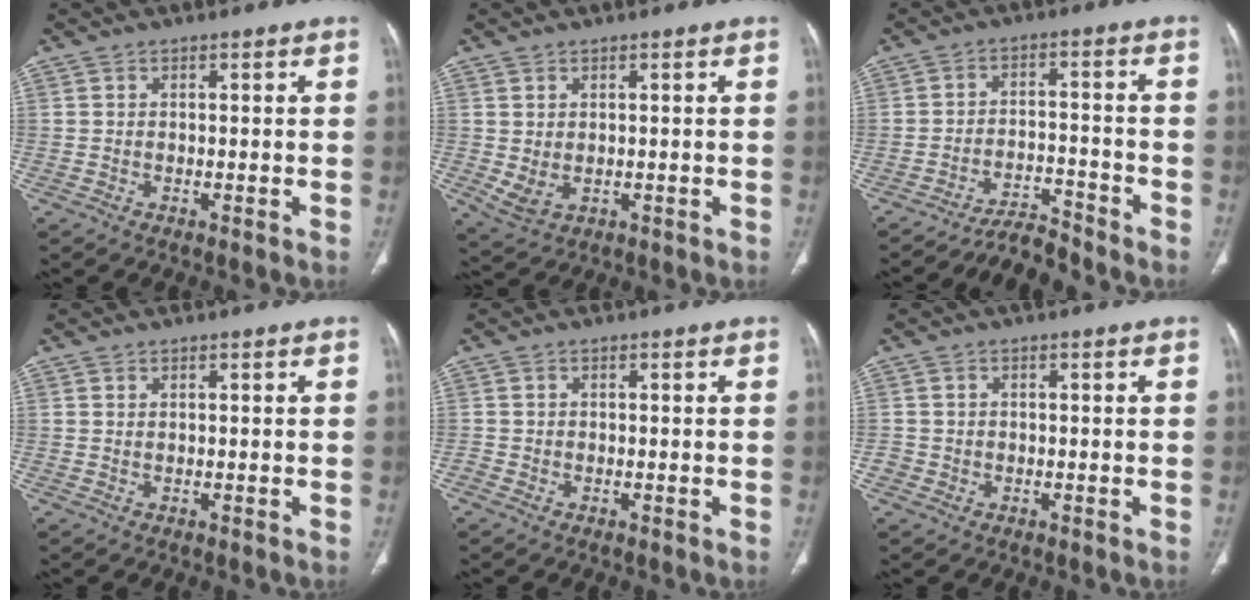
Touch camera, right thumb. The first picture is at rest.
{"total": 3.7, "force": [0.0, 2.5, 2.7], "torque": [-0.055, -0.006, 0.015]}
{"total": 5.2, "force": [-5.2, 0.3, 0.3], "torque": [-0.011, 0.050, -0.085]}
{"total": 0.0}
{"total": 1.6, "force": [-0.9, 1.3, 0.3], "torque": [-0.003, 0.005, -0.021]}
{"total": 1.8, "force": [-0.4, 1.7, 0.3], "torque": [0.001, 0.006, -0.006]}